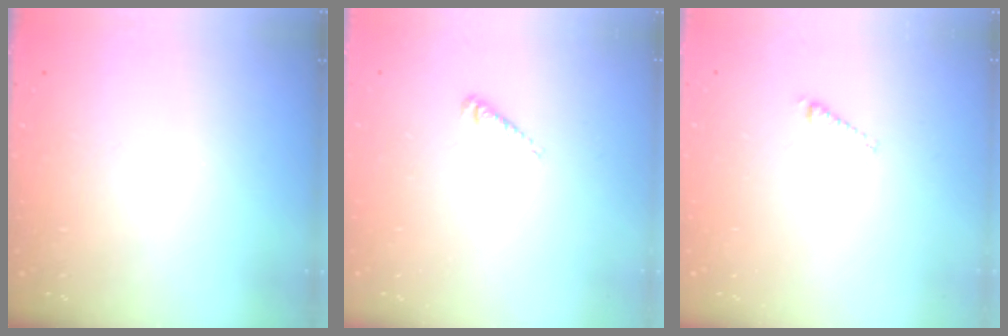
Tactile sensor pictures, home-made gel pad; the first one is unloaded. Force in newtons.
{"total": 2.7, "press": 2.7, "slide": 0.6}
{"total": 2.7, "press": 2.7, "slide": 0.2}